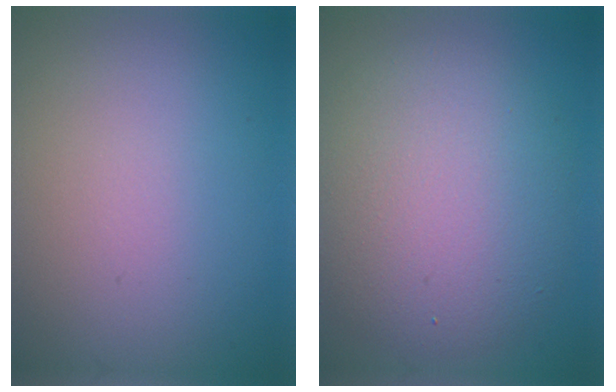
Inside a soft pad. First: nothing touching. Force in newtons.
{"total": 7.7, "press": 7.7, "slide": 0.5}